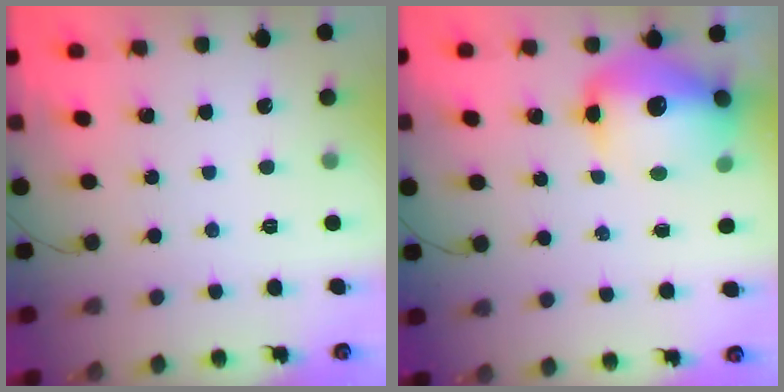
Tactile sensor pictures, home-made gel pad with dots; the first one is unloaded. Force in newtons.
{"total": 15.4, "press": 14.9, "slide": 3.8}